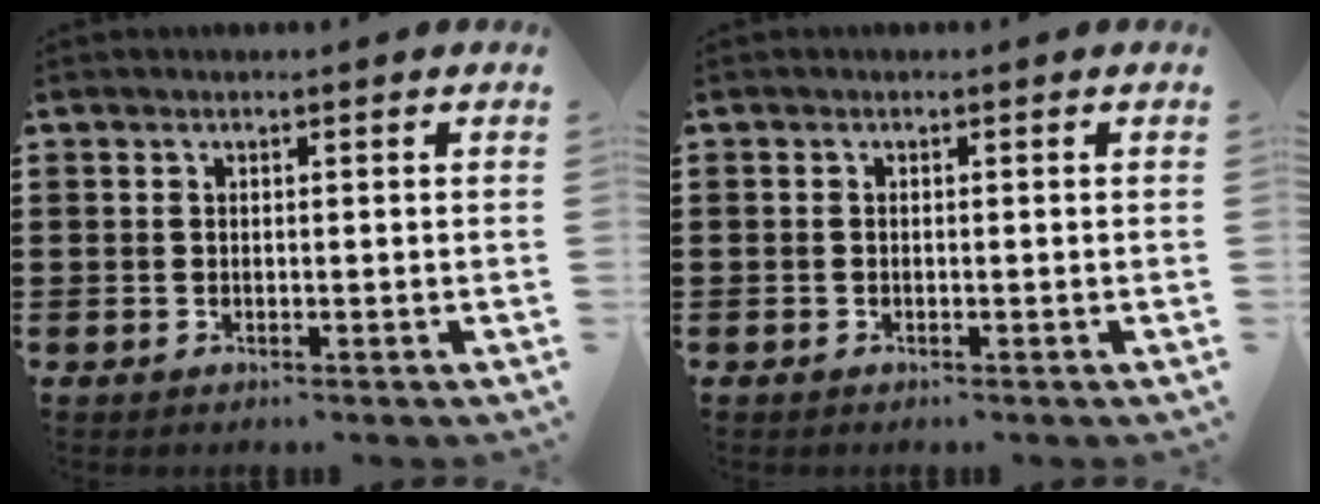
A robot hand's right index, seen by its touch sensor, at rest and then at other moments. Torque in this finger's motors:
{"motor_torque": [-1.09, 1.06, -0.06, -0.01]}